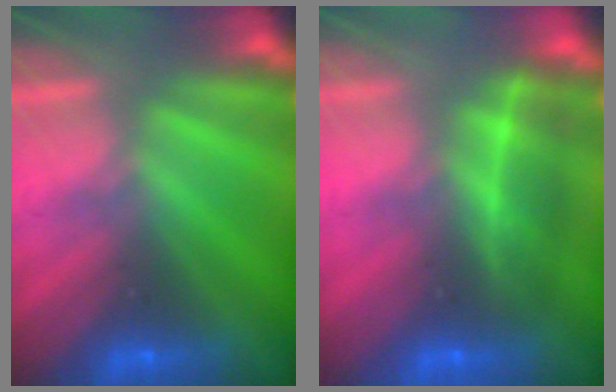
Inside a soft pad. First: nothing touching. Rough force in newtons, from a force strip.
{"total": 2.1}